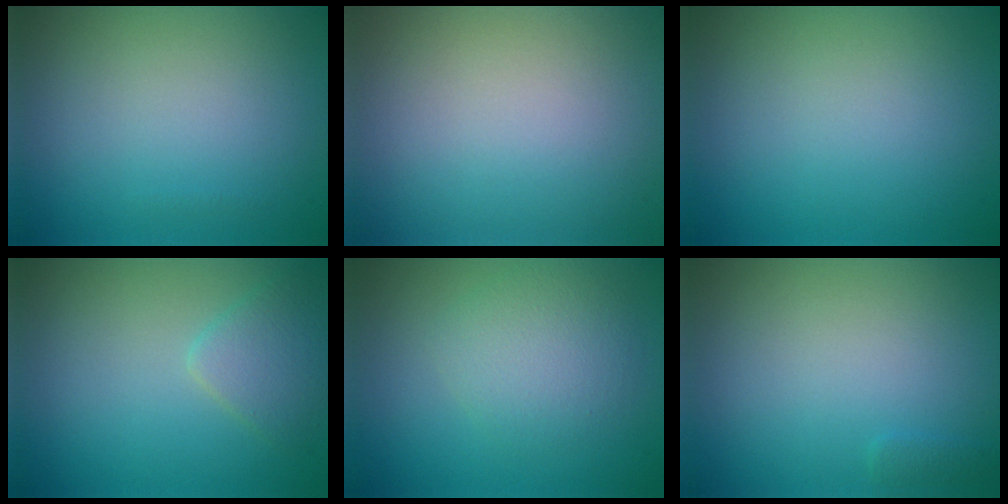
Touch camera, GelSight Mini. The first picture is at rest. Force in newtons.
{"total": 0.5, "press": 0.5, "slide": 0.0}
{"total": 0.0}
{"total": 2.3, "press": 2.2, "slide": 0.2}
{"total": 3.0, "press": 3.0, "slide": 0.1}
{"total": 0.5, "press": 0.5, "slide": 0.1}